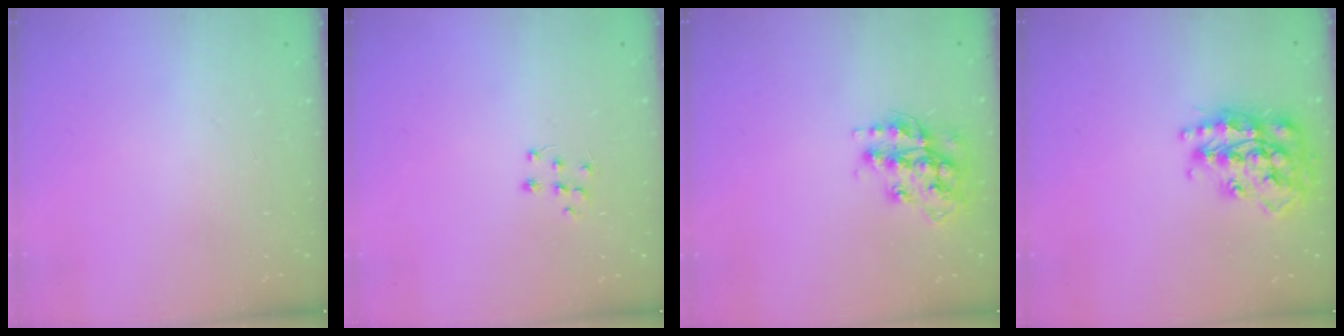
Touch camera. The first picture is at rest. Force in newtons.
{"total": 6.2, "press": 6.2, "slide": 0.4}
{"total": 14.6, "press": 14.5, "slide": 0.7}
{"total": 19.5, "press": 19.4, "slide": 1.3}